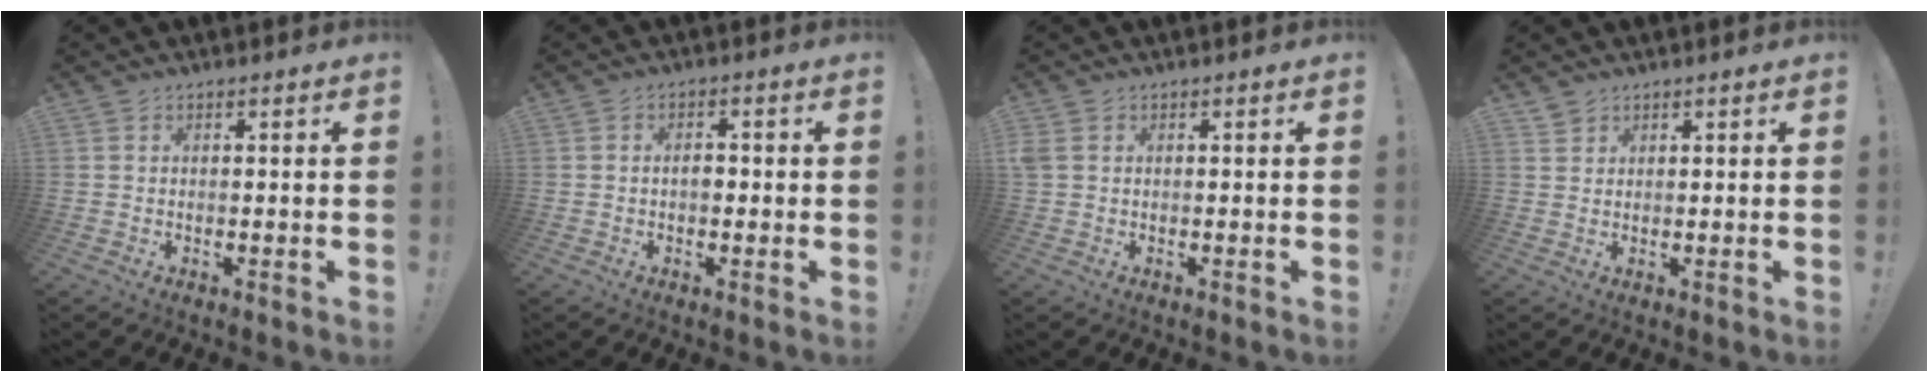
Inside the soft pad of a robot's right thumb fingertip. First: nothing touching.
{"total": 2.6, "force": [-0.6, 1.5, 2.1], "torque": [-0.028, 0.006, -0.012]}
{"total": 1.5, "force": [0.2, 0.6, 1.3], "torque": [-0.025, 0.002, 0.005]}
{"total": 1.9, "force": [1.7, 0.8, 0.1], "torque": [0.005, -0.012, 0.032]}